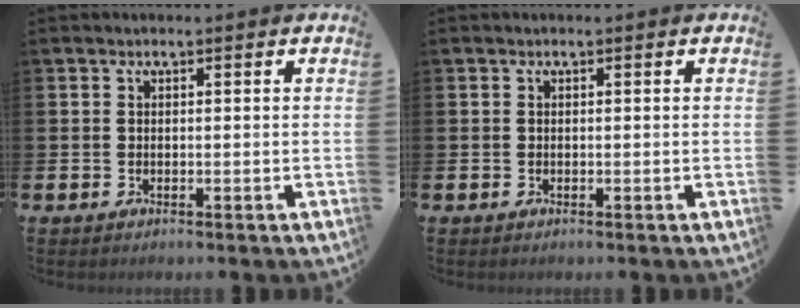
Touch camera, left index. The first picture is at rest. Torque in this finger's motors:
{"motor_torque": [0.00, 0.00, 0.00, 0.00]}